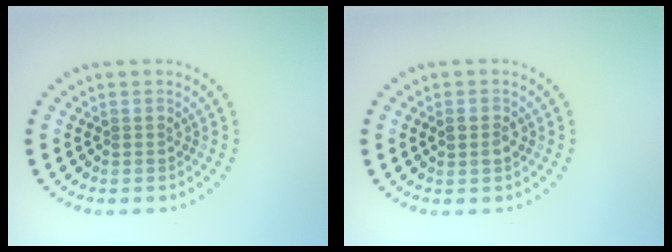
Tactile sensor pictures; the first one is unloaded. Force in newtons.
{"total": 1.4, "press": 1.4, "slide": 0.2}